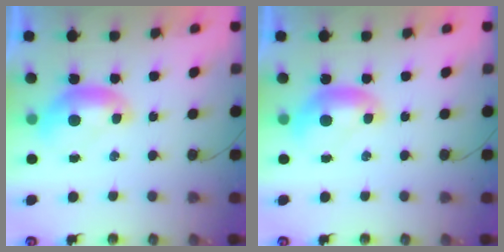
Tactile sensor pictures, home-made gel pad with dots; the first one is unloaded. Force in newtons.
{"total": 0.0}